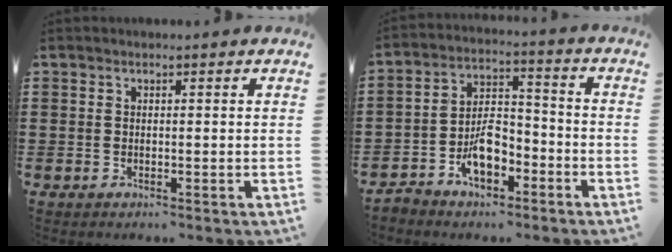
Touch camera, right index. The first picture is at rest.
{"total": 7.0, "force": [-4.1, 3.7, 4.4], "torque": [-0.082, 0.021, -0.076]}